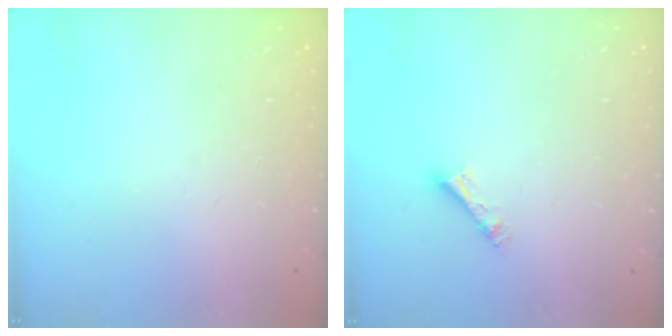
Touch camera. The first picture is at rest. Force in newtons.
{"total": 4.4, "press": 4.4, "slide": 0.2}